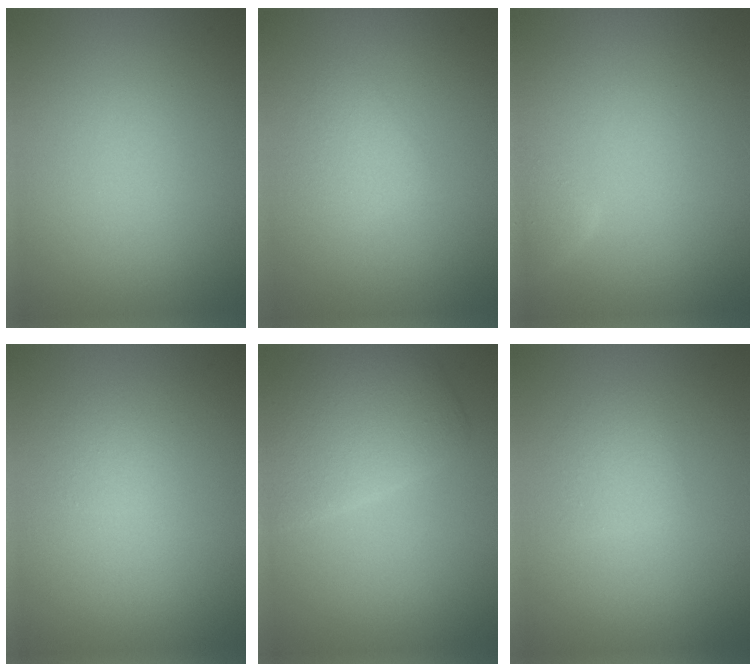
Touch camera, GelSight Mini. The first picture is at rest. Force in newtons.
{"total": 1.7, "press": 1.7, "slide": 0.1}
{"total": 2.1, "press": 2.1, "slide": 0.2}
{"total": 0.9, "press": 0.9, "slide": 0.0}
{"total": 5.0, "press": 5.0, "slide": 0.3}
{"total": 1.6, "press": 1.6, "slide": 0.1}